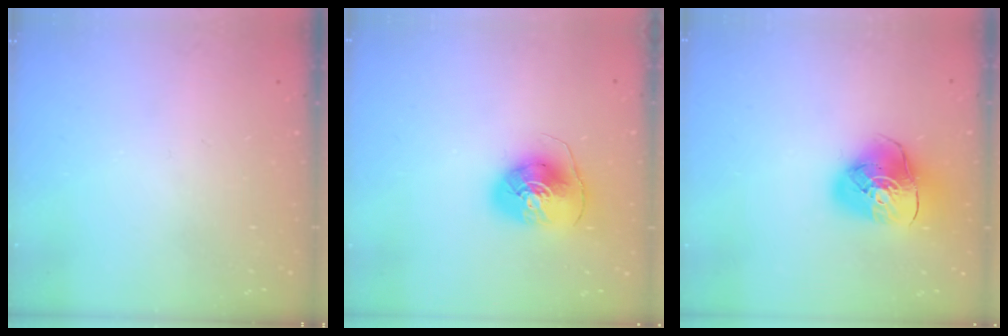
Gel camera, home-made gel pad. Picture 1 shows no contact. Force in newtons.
{"total": 9.5, "press": 9.4, "slide": 1.3}
{"total": 12.7, "press": 12.6, "slide": 1.7}